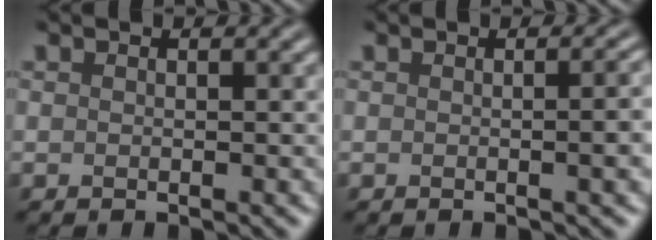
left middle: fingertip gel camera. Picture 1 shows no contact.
{"total": 3.9, "force": [0.0, 1.7, 3.6], "torque": [-0.010, 0.017, -0.005]}